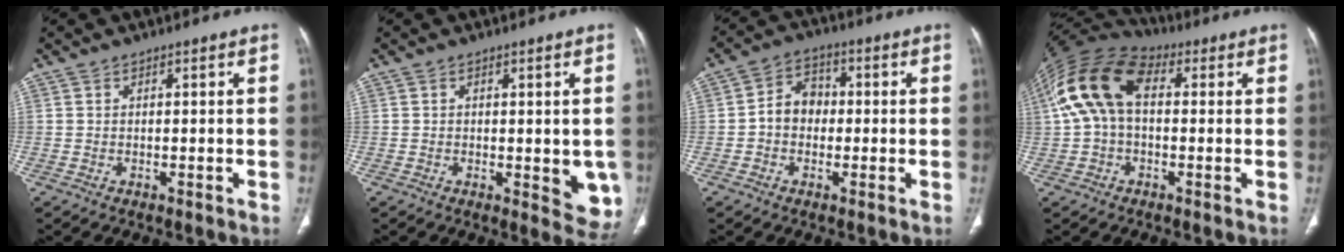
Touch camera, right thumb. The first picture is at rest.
{"total": 6.7, "force": [-0.8, 2.9, 6.0], "torque": [-0.046, -0.012, -0.007]}
{"total": 6.3, "force": [-0.6, 5.1, 3.6], "torque": [-0.041, 0.023, -0.024]}
{"total": 14.9, "force": [2.1, 9.2, 11.5], "torque": [-0.229, 0.044, 0.029]}